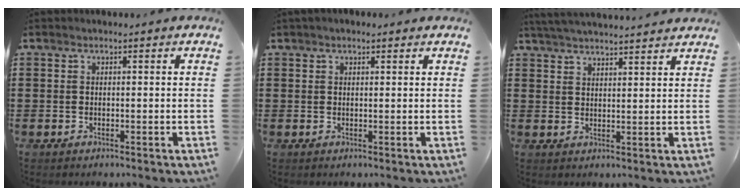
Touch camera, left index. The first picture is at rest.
{"total": 1.1, "force": [0.8, 0.5, 0.4], "torque": [-0.008, 0.006, 0.015]}
{"total": 3.5, "force": [3.5, -0.5, 0.4], "torque": [-0.019, -0.013, 0.062]}